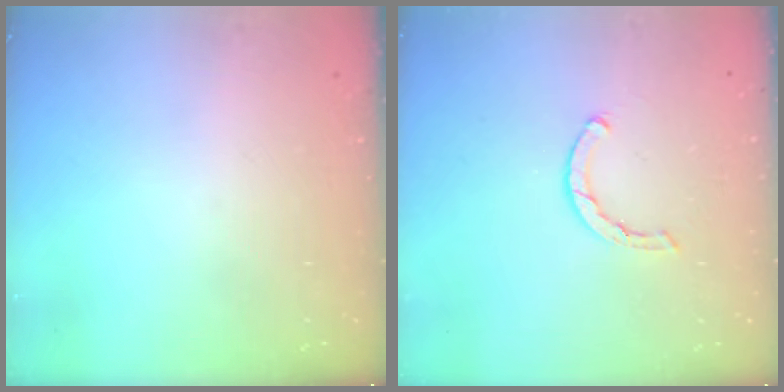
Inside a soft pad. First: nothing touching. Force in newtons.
{"total": 2.0, "press": 2.0, "slide": 0.2}